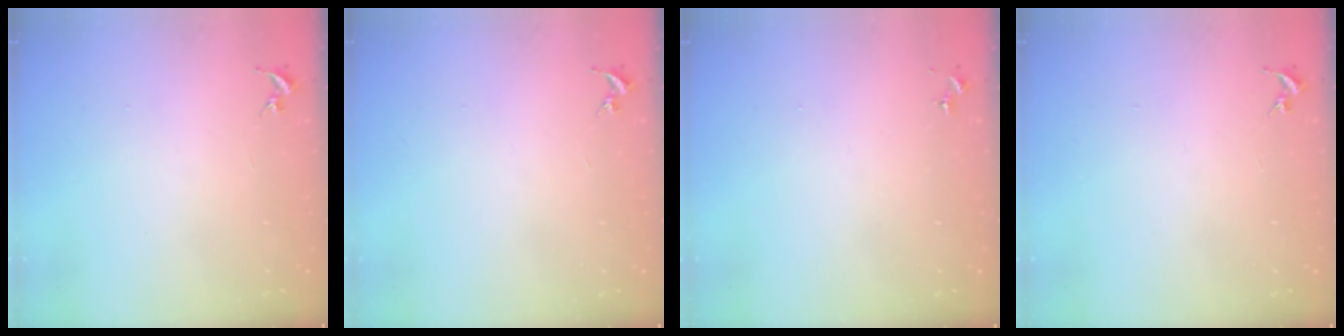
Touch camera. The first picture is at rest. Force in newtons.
{"total": 0.0}
{"total": 0.0}
{"total": 0.0}